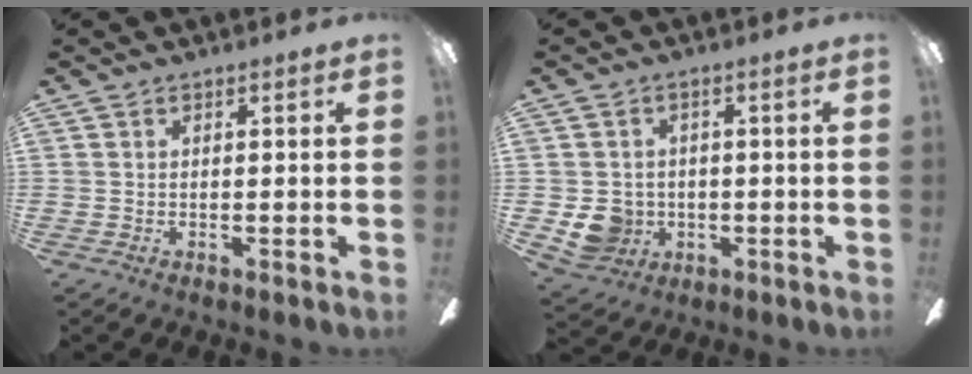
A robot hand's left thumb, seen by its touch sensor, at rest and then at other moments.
{"total": 6.5, "force": [-0.5, 6.2, 1.9], "torque": [-0.049, 0.002, -0.004]}